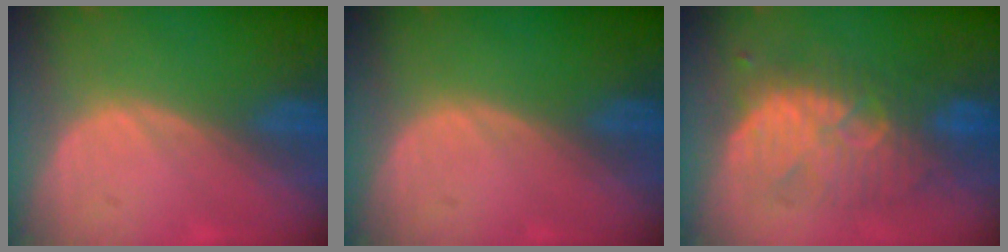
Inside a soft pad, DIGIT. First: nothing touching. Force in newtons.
{"total": 0.0}
{"total": 9.3, "press": 9.3, "slide": 1.3}